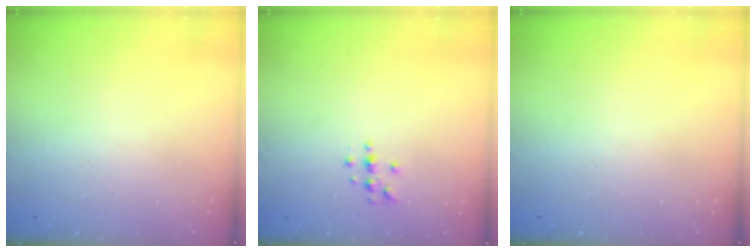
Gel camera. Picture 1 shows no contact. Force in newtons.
{"total": 3.0, "press": 3.0, "slide": 0.4}
{"total": 0.0}